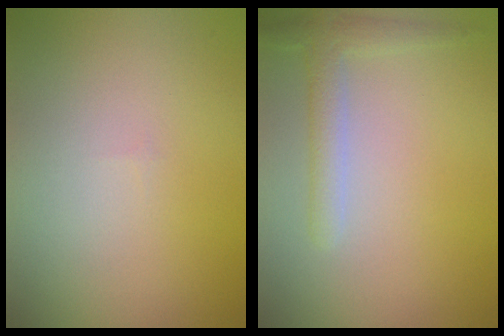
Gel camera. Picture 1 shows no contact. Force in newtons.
{"total": 2.3, "press": 2.3, "slide": 0.2}